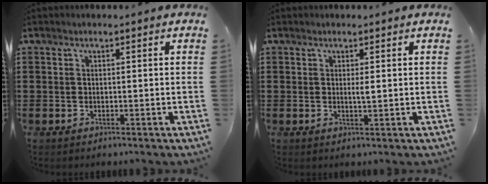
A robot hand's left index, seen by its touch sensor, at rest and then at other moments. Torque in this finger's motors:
{"motor_torque": [0.41, -0.10, 0.07, 0.03]}